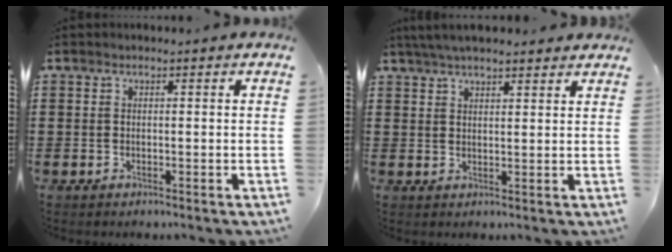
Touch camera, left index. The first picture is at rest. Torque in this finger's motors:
{"motor_torque": [2.14, 0.00, 0.60, 0.21]}